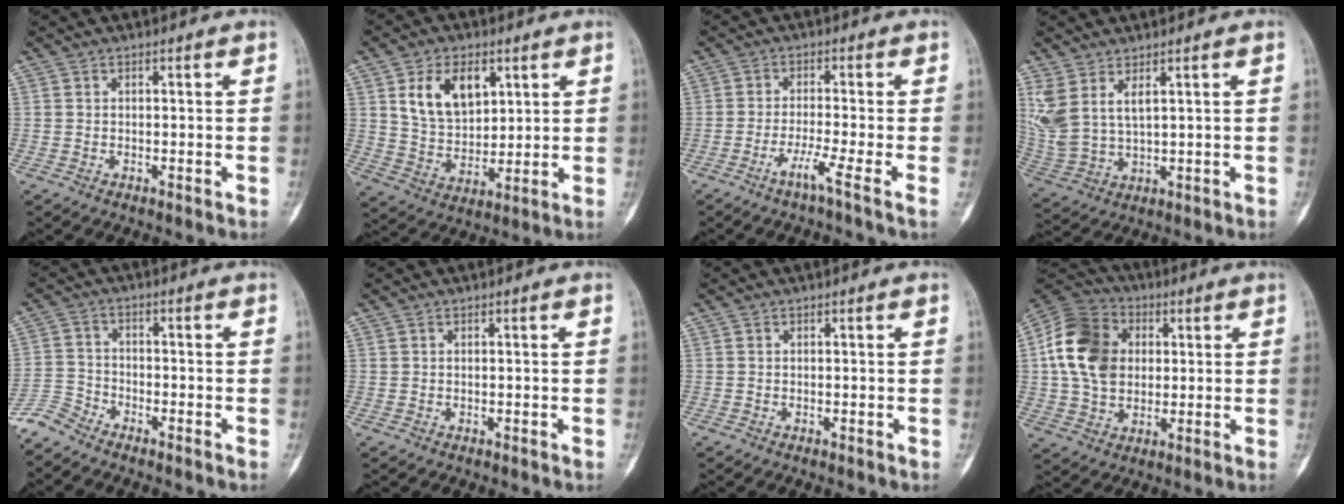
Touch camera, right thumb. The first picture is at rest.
{"total": 11.8, "force": [4.8, 7.3, 7.9], "torque": [-0.112, -0.020, 0.096]}
{"total": 4.4, "force": [-2.5, -1.4, 3.3], "torque": [-0.080, 0.002, -0.055]}
{"total": 8.5, "force": [4.0, 3.8, 6.4], "torque": [-0.146, -0.015, 0.097]}
{"total": 3.7, "force": [-3.5, 0.8, 0.3], "torque": [-0.009, 0.004, -0.080]}
{"total": 0.0}
{"total": 0.0}
{"total": 15.9, "force": [2.3, 12.2, 9.9], "torque": [-0.167, 0.012, 0.036]}